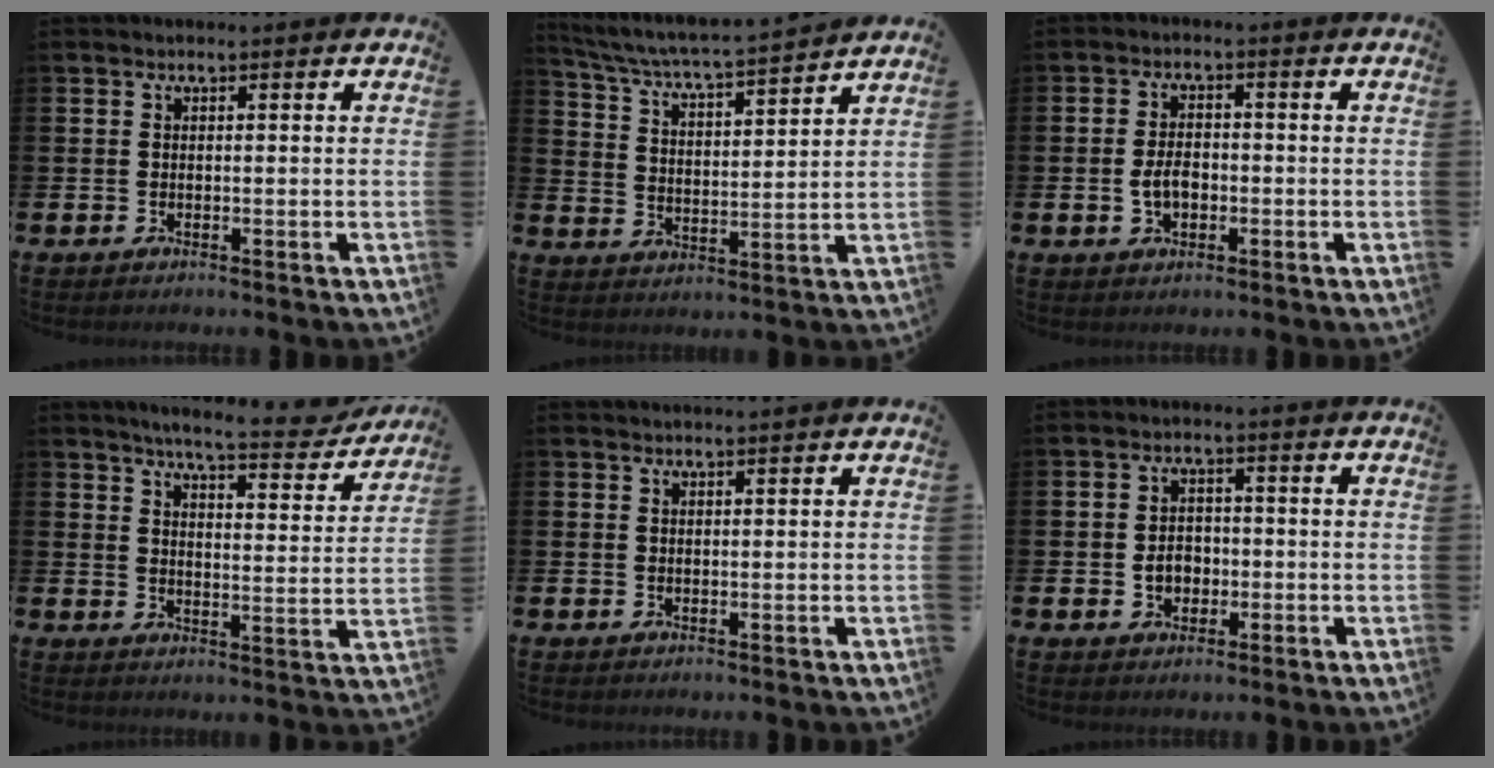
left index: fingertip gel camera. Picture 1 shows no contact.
{"total": 5.2, "force": [5.0, -0.1, 1.5], "torque": [-0.058, -0.044, 0.081]}
{"total": 3.2, "force": [-0.6, 2.1, 2.4], "torque": [-0.037, 0.001, -0.015]}
{"total": 6.5, "force": [6.1, 0.5, 2.3], "torque": [-0.053, -0.042, 0.099]}
{"total": 0.8, "force": [0.7, -0.2, 0.1], "torque": [-0.007, 0.001, 0.016]}
{"total": 3.1, "force": [-0.7, 2.6, 1.7], "torque": [-0.022, -0.001, -0.020]}